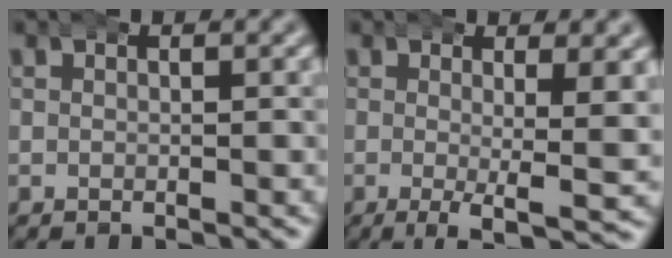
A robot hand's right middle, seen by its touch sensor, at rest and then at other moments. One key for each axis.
{"total": 5.5, "fx": -1.6, "fy": 1.5, "fz": 5.0, "tx": -0.081, "ty": -0.021, "tz": -0.023}